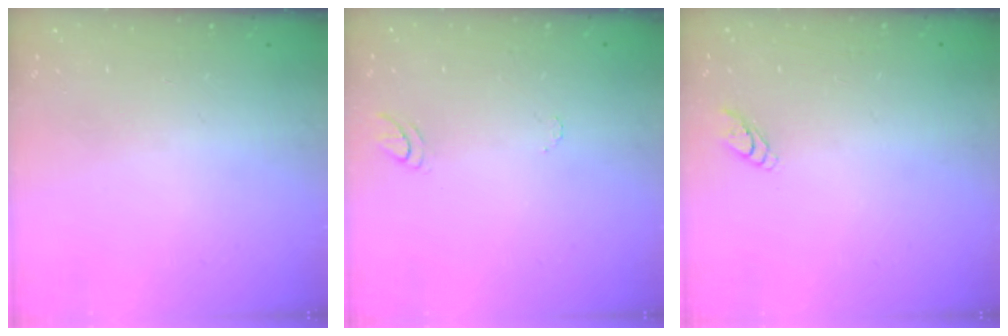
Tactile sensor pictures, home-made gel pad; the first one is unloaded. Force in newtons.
{"total": 5.8, "press": 5.8, "slide": 0.5}
{"total": 2.8, "press": 2.8, "slide": 0.3}